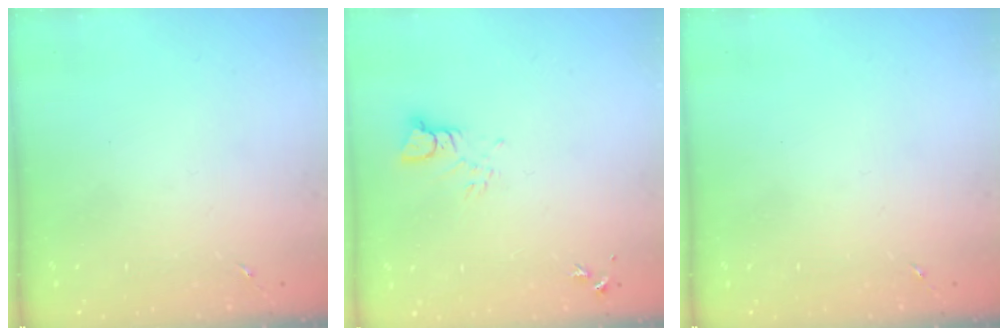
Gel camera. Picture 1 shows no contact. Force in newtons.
{"total": 3.2, "press": 3.2, "slide": 0.2}
{"total": 0.0}